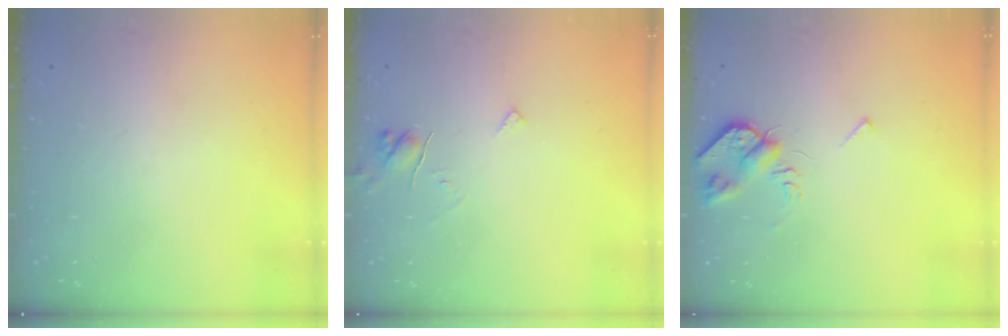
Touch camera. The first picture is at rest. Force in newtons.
{"total": 4.5, "press": 4.5, "slide": 0.4}
{"total": 5.5, "press": 5.4, "slide": 0.9}